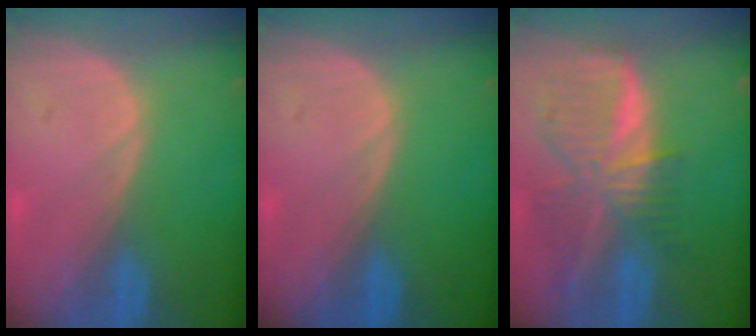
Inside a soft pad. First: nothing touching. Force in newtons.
{"total": 0.0}
{"total": 9.3, "press": 8.2, "slide": 4.5}